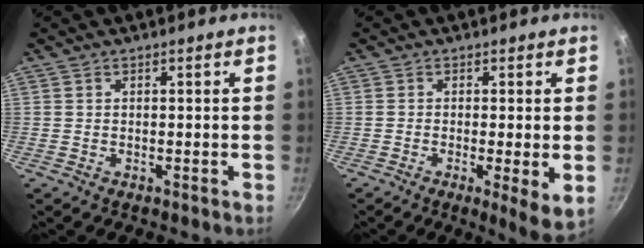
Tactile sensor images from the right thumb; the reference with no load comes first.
{"total": 6.3, "force": [-1.2, 1.1, 6.1], "torque": [-0.090, -0.011, -0.016]}